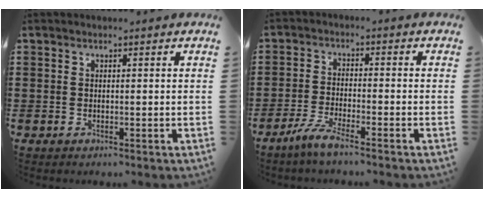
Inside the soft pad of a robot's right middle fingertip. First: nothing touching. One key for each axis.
{"total": 4.4, "fx": -3.4, "fy": 0.2, "fz": 2.7, "tx": -0.065, "ty": -0.011, "tz": -0.068}